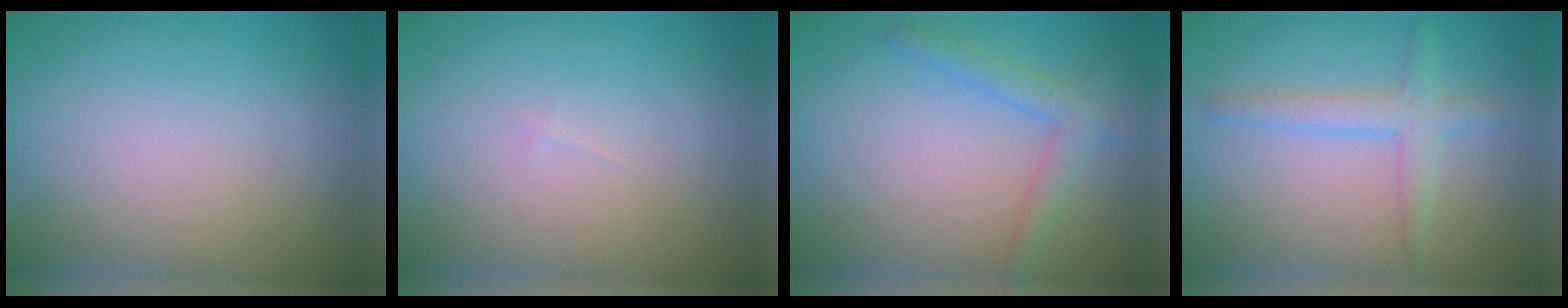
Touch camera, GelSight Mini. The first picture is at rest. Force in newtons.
{"total": 0.0}
{"total": 2.4, "press": 2.4, "slide": 0.1}
{"total": 2.6, "press": 2.6, "slide": 0.1}